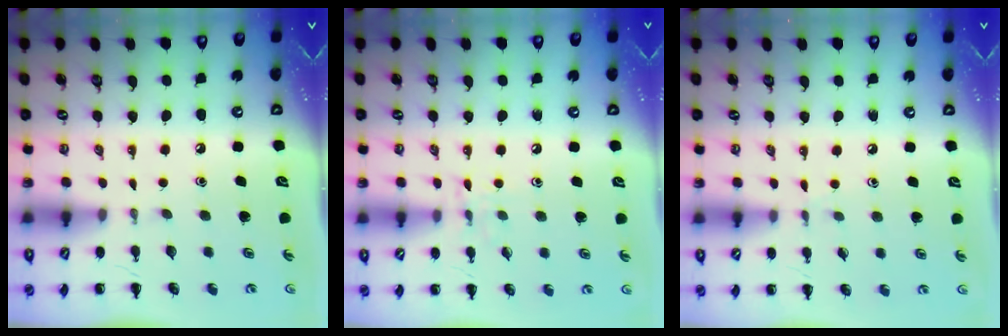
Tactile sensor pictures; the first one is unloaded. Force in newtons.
{"total": 6.0, "press": 5.9, "slide": 1.2}
{"total": 4.7, "press": 4.3, "slide": 1.8}